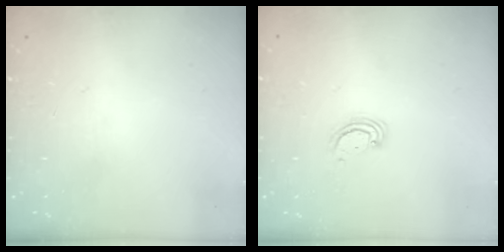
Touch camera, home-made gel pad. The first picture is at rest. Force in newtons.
{"total": 2.9, "press": 2.8, "slide": 0.3}